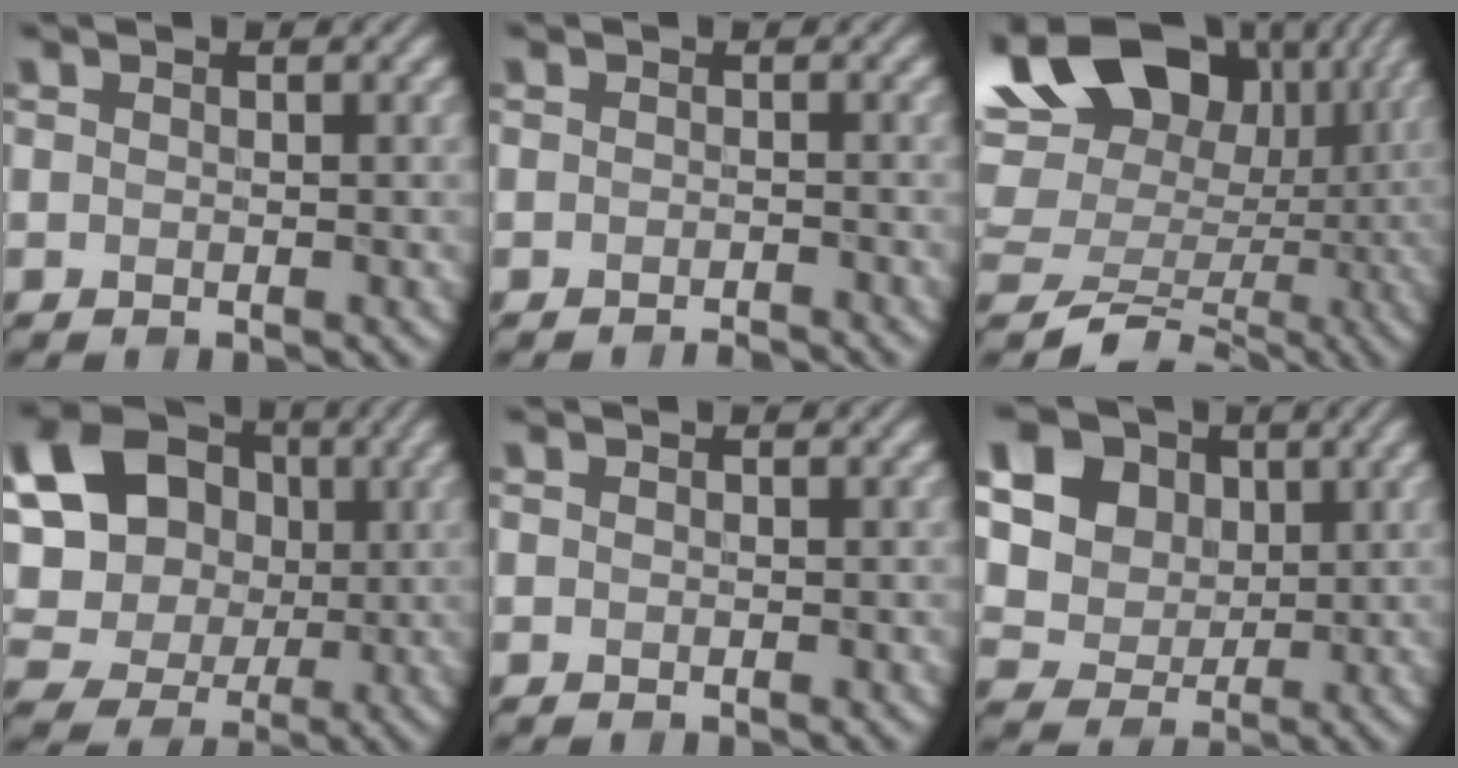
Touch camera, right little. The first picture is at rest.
{"total": 1.2, "force": [-1.2, 0.1, 0.3], "torque": [0.000, 0.001, -0.019]}
{"total": 13.6, "force": [3.8, 9.9, 8.5], "torque": [-0.145, 0.003, 0.073]}
{"total": 18.1, "force": [4.3, 15.9, 7.6], "torque": [-0.202, 0.022, 0.060]}
{"total": 0.0}
{"total": 16.0, "force": [6.7, 12.8, 7.0], "torque": [-0.190, 0.025, 0.114]}